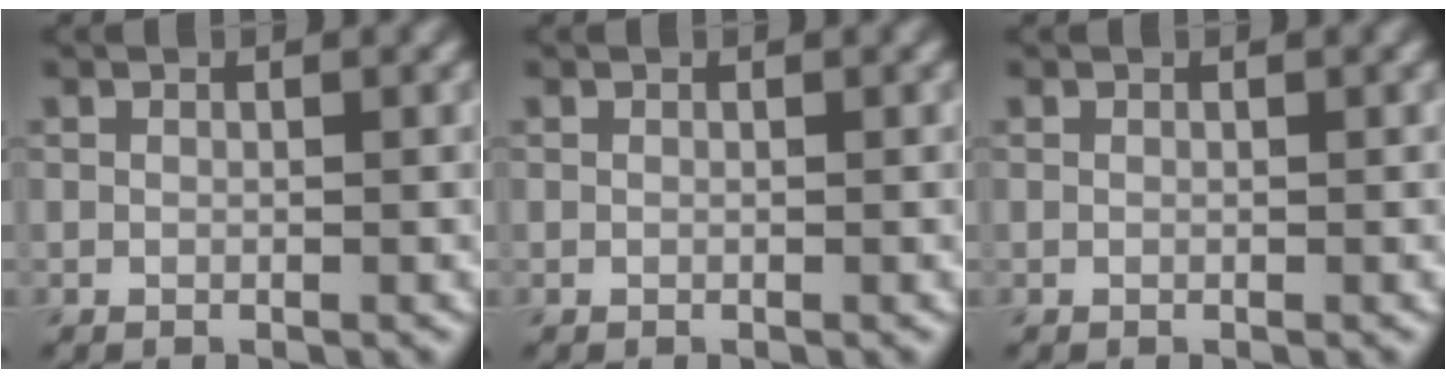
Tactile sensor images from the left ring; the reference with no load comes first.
{"total": 0.0}
{"total": 0.0}